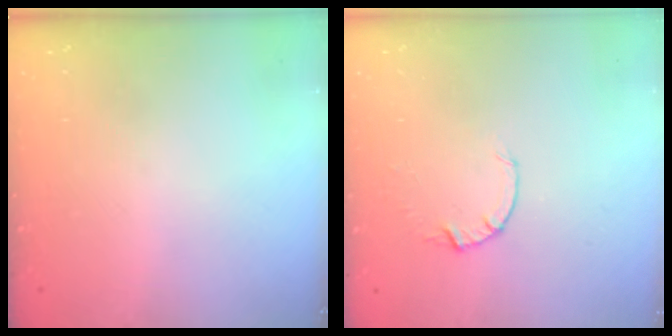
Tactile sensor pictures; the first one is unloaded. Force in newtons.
{"total": 2.6, "press": 2.6, "slide": 0.4}